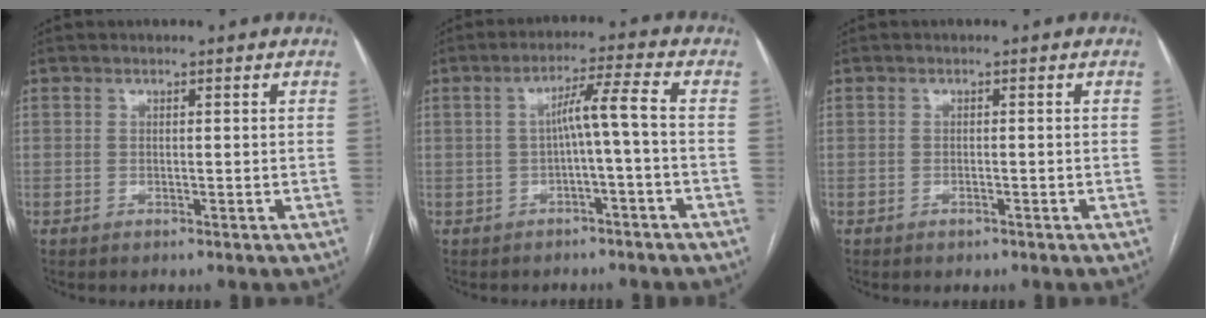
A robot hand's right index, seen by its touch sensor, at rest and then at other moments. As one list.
[{"total": 5.1, "force": [-0.9, -0.5, 5.0], "torque": [-0.083, 0.022, -0.012]}, {"total": 0.7, "force": [-0.6, 0.3, 0.3], "torque": [-0.009, -0.001, -0.006]}]